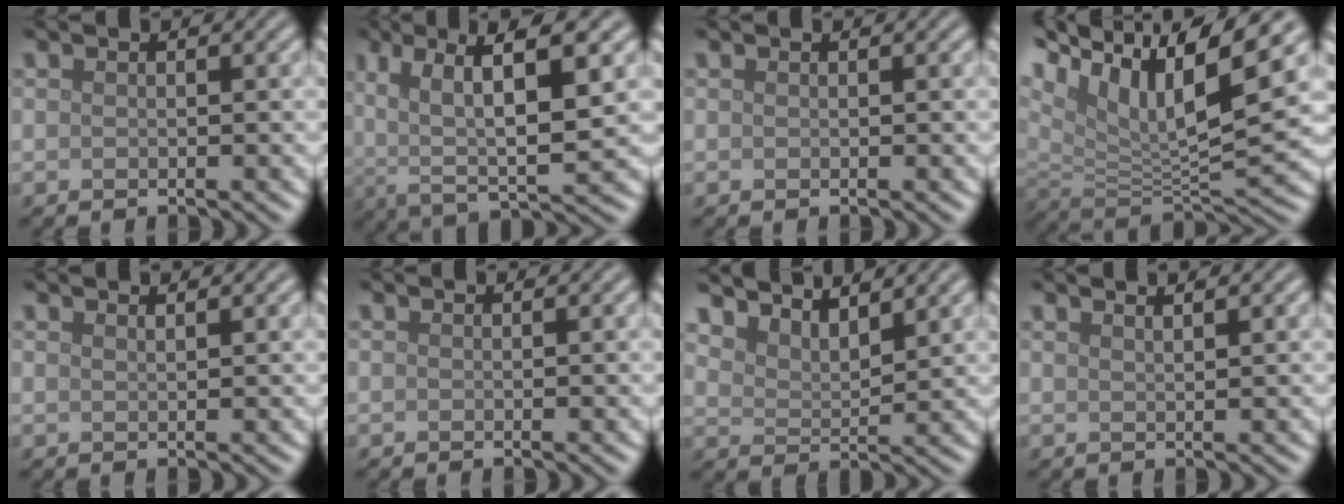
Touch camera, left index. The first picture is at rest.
{"total": 9.7, "force": [2.4, 3.1, 8.9], "torque": [-0.160, 0.000, 0.040]}
{"total": 0.0}
{"total": 13.9, "force": [7.1, 5.1, 10.7], "torque": [-0.214, 0.022, 0.126]}
{"total": 0.9, "force": [0.8, 0.3, 0.4], "torque": [0.002, 0.000, 0.009]}
{"total": 0.0}
{"total": 4.9, "force": [4.5, 1.2, 1.7], "torque": [-0.033, 0.001, 0.068]}
{"total": 1.9, "force": [1.4, 0.7, 1.2], "torque": [-0.001, 0.005, 0.003]}